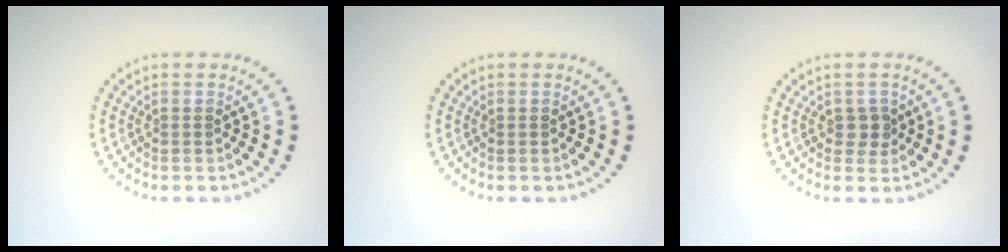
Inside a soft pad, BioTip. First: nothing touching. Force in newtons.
{"total": 0.0}
{"total": 1.4, "press": 1.3, "slide": 0.4}